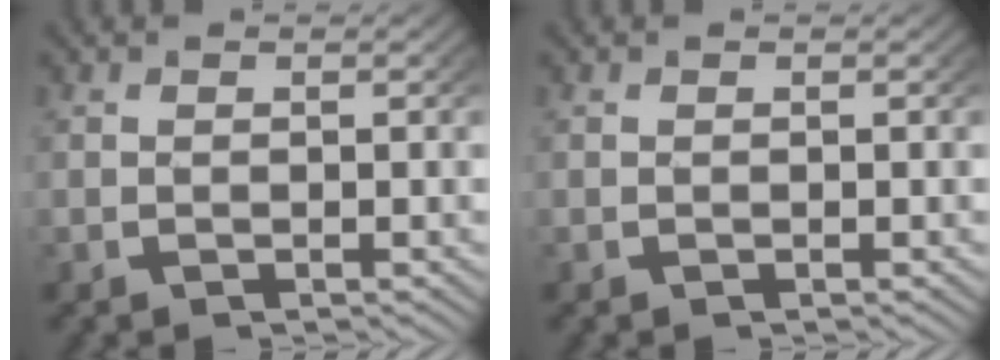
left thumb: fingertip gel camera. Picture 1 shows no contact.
{"total": 0.0}